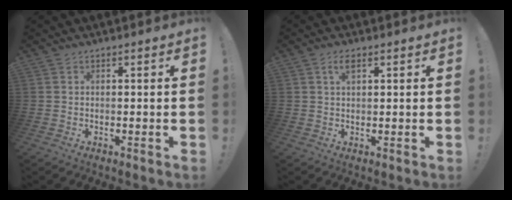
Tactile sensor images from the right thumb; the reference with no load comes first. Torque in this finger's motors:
{"motor_torque": [-0.21, 0.20, 0.00, 0.01, 0.00]}